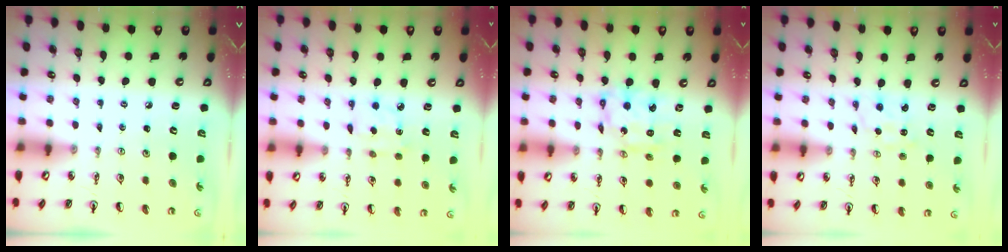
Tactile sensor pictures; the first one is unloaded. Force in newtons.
{"total": 5.5, "press": 5.5, "slide": 0.5}
{"total": 8.1, "press": 8.1, "slide": 0.8}
{"total": 0.0}